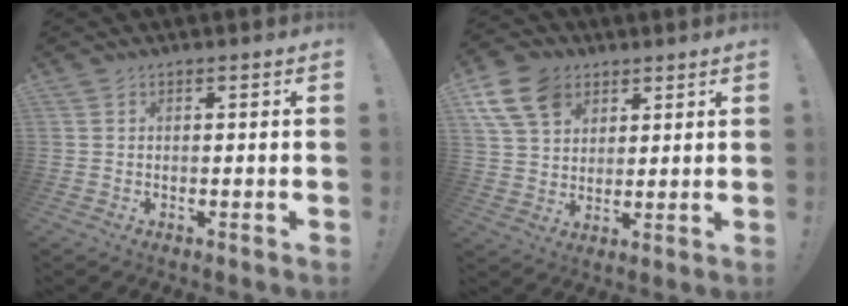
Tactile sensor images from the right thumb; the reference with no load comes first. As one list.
[{"total": 12.9, "force": [6.5, 9.2, 6.4], "torque": [-0.121, -0.026, 0.130]}]